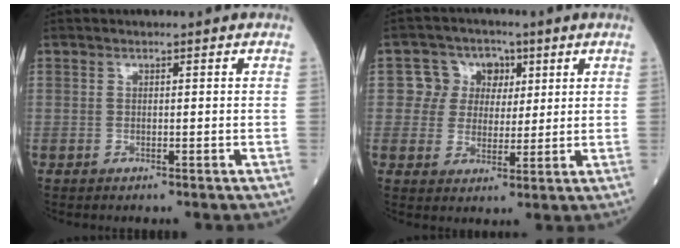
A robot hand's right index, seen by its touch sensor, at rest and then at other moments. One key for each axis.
{"total": 6.1, "fx": 1.8, "fy": 5.7, "fz": 1.1, "tx": -0.007, "ty": 0.023, "tz": 0.029}